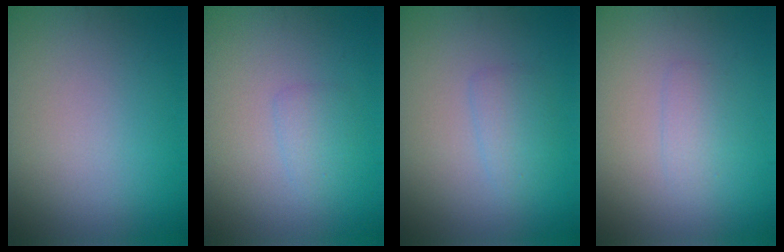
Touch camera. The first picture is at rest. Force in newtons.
{"total": 1.2, "press": 1.2, "slide": 0.1}
{"total": 1.6, "press": 1.6, "slide": 0.1}
{"total": 1.1, "press": 1.1, "slide": 0.1}